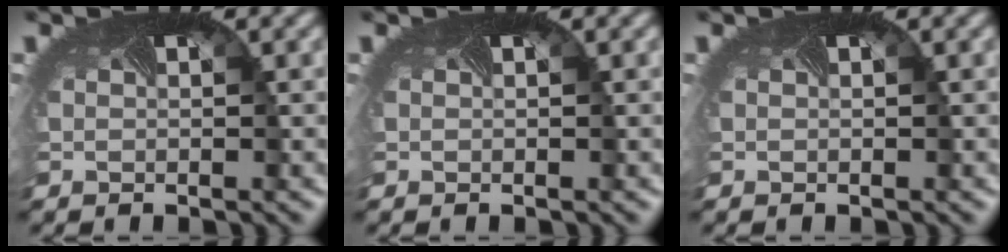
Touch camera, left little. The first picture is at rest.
{"total": 0.0}
{"total": 0.0}